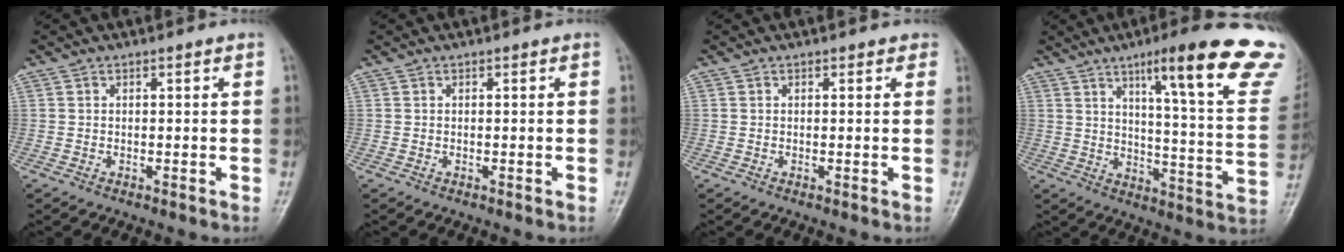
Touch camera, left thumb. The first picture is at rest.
{"total": 0.0}
{"total": 1.1, "force": [0.7, 0.7, 0.5], "torque": [0.007, -0.002, 0.002]}
{"total": 24.4, "force": [15.1, 3.2, 18.9], "torque": [-0.236, -0.066, 0.202]}